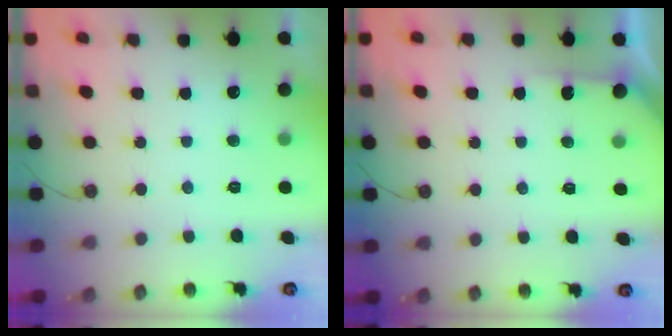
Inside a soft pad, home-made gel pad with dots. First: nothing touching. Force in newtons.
{"total": 3.5, "press": 3.5, "slide": 0.4}